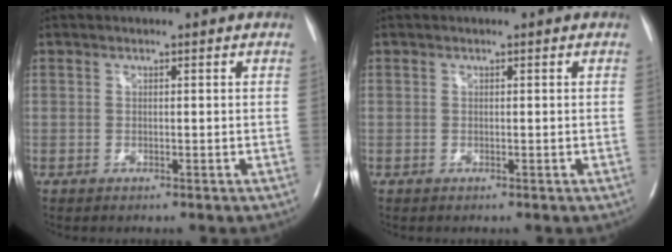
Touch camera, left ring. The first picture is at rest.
{"total": 0.0}